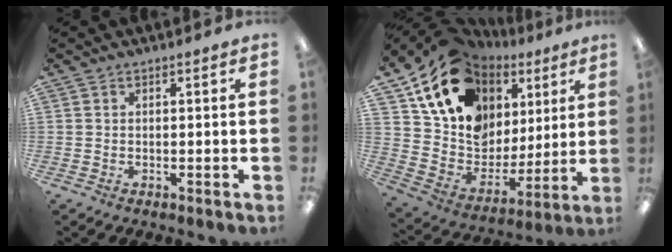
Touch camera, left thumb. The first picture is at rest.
{"total": 17.8, "force": [11.0, 12.1, 7.1], "torque": [-0.145, -0.068, 0.212]}